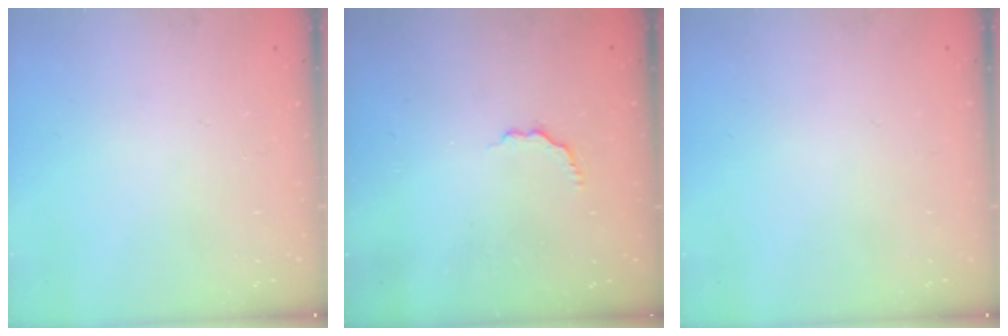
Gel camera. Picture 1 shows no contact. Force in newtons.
{"total": 2.5, "press": 2.3, "slide": 1.0}
{"total": 0.0}